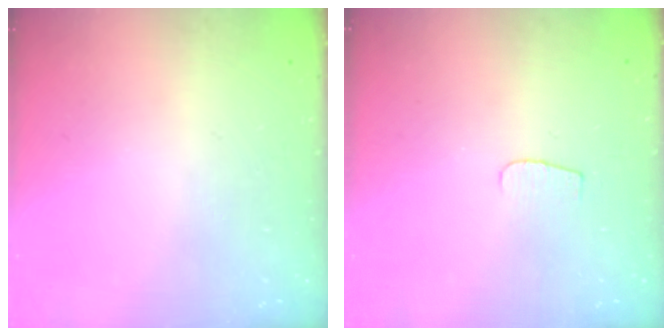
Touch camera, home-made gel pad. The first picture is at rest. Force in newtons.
{"total": 3.4, "press": 3.4, "slide": 0.4}